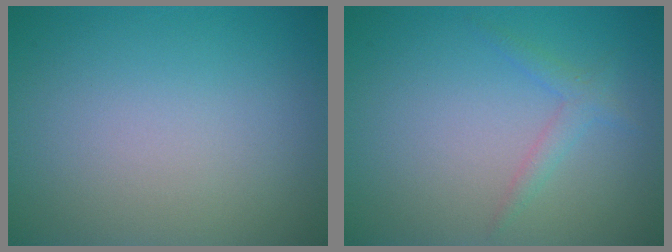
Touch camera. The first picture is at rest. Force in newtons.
{"total": 1.4, "press": 1.4, "slide": 0.1}